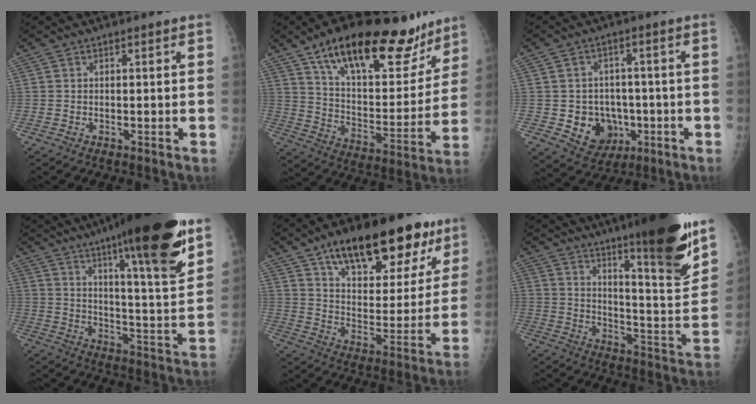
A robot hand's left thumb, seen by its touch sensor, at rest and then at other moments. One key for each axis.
{"total": 27.4, "fx": 18.3, "fy": 10.9, "fz": 17.3, "tx": -0.224, "ty": -0.053, "tz": 0.290}
{"total": 9.6, "fx": -2.2, "fy": 8.3, "fz": 4.3, "tx": -0.031, "ty": 0.011, "tz": -0.021}
{"total": 26.1, "fx": 16.9, "fy": 3.7, "fz": 19.5, "tx": -0.279, "ty": -0.067, "tz": 0.255}
{"total": 24.5, "fx": 14.9, "fy": 10.7, "fz": 16.2, "tx": -0.193, "ty": -0.034, "tz": 0.231}
{"total": 22.7, "fx": 15.3, "fy": 2.7, "fz": 16.5, "tx": -0.216, "ty": -0.085, "tz": 0.233}